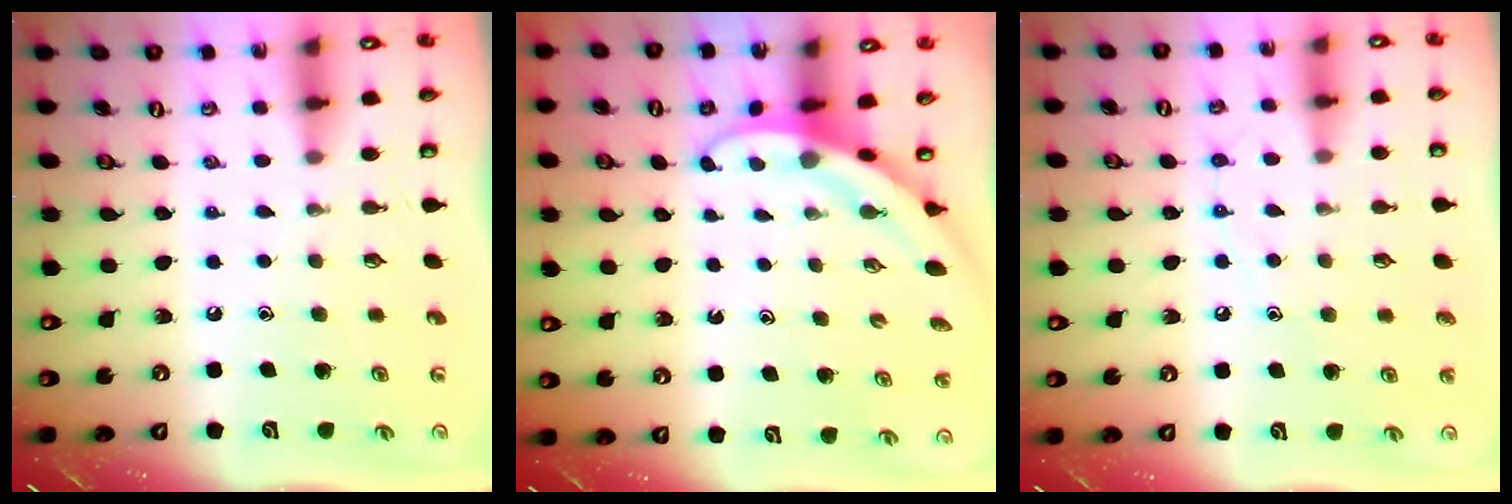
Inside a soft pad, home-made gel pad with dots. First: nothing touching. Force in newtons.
{"total": 4.1, "press": 4.1, "slide": 0.2}
{"total": 7.3, "press": 7.2, "slide": 0.7}